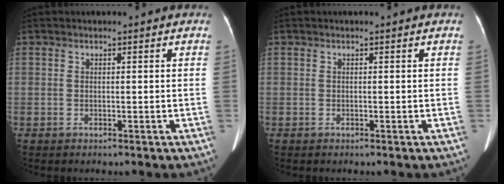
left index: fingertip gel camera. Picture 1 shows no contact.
{"total": 0.0}